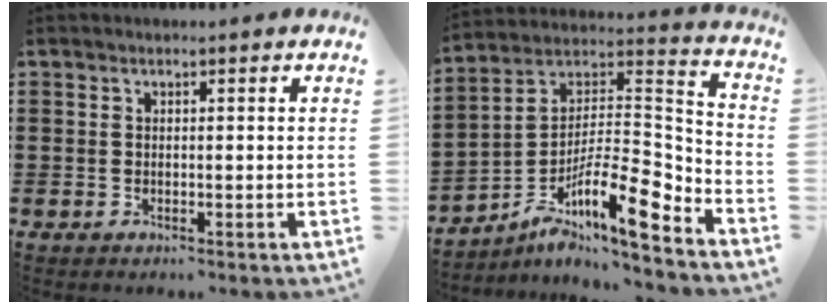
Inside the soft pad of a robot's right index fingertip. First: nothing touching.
{"total": 12.5, "force": [-7.2, 3.4, 9.6], "torque": [-0.163, -0.021, -0.139]}